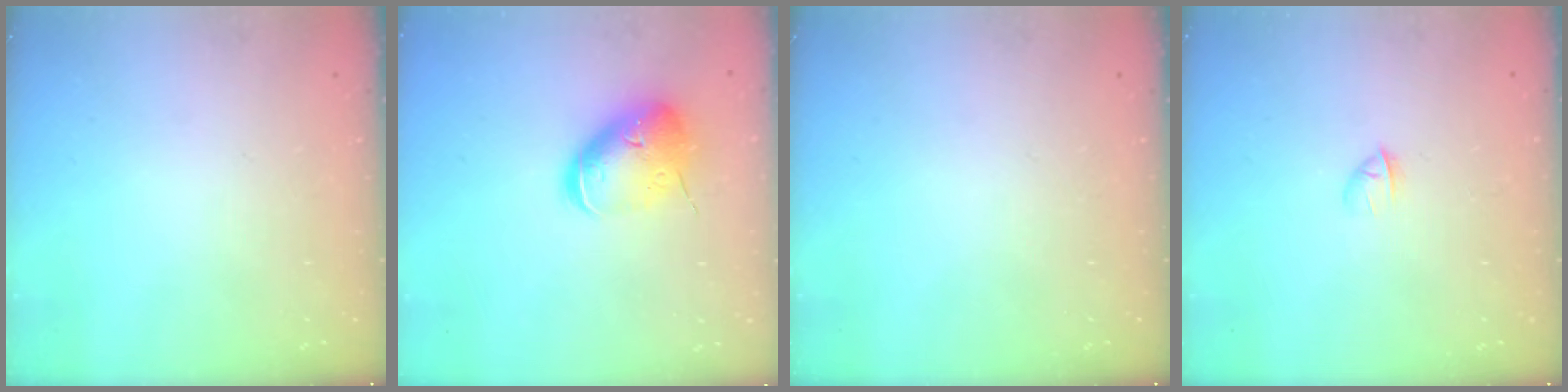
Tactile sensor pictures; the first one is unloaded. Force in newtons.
{"total": 14.1, "press": 14.0, "slide": 2.0}
{"total": 0.0}
{"total": 2.4, "press": 2.2, "slide": 0.8}